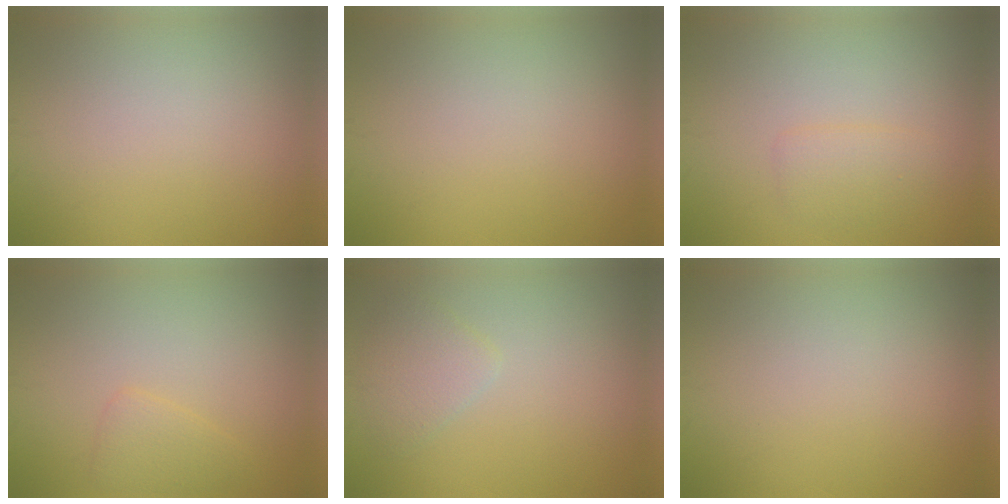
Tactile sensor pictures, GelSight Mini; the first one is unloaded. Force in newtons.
{"total": 0.0}
{"total": 1.7, "press": 1.7, "slide": 0.2}
{"total": 1.7, "press": 1.7, "slide": 0.1}
{"total": 2.2, "press": 2.2, "slide": 0.2}
{"total": 0.0}